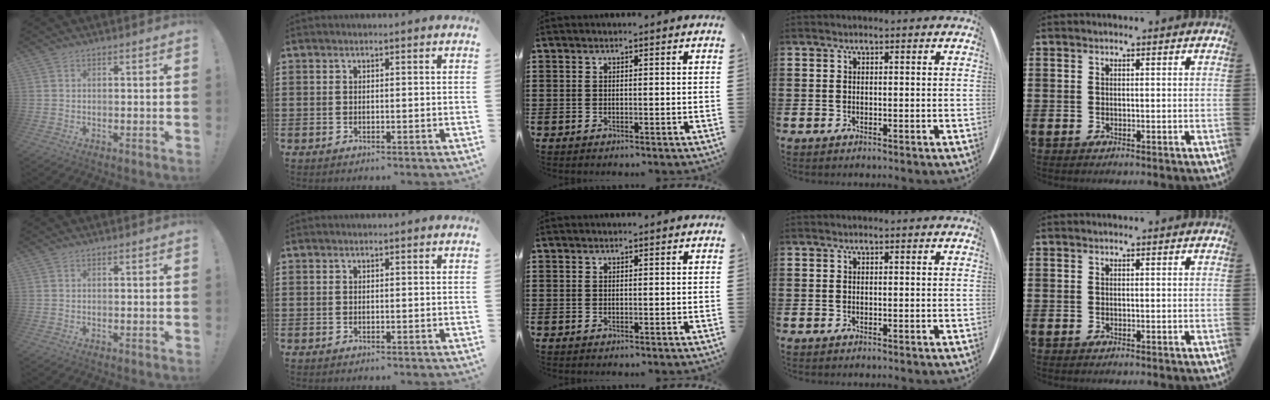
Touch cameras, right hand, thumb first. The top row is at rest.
{}